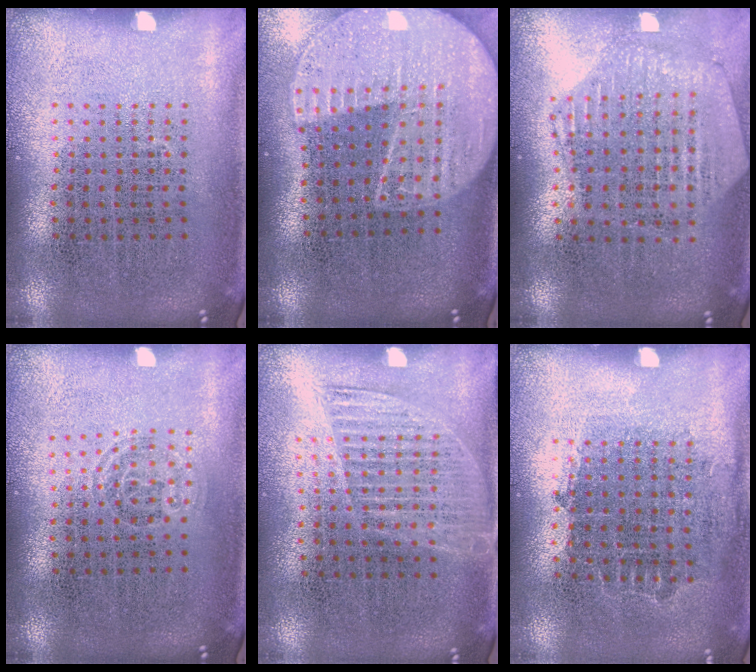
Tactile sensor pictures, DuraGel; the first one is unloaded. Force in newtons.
{"total": 2.3, "press": 2.0, "slide": 1.1}
{"total": 1.1, "press": 1.1, "slide": 0.3}
{"total": 0.8, "press": 0.5, "slide": 0.5}
{"total": 1.3, "press": 1.1, "slide": 0.7}
{"total": 0.8, "press": 0.7, "slide": 0.3}